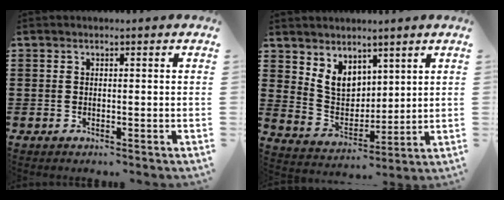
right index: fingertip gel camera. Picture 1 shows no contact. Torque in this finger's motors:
{"motor_torque": [0.24, 0.23, 0.23, 0.11]}